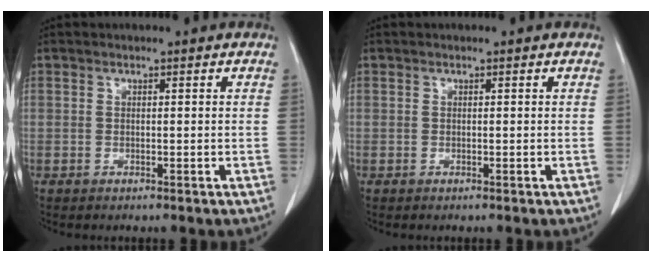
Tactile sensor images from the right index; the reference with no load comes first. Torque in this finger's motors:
{"motor_torque": [0.00, 0.00, 0.00, 0.00]}